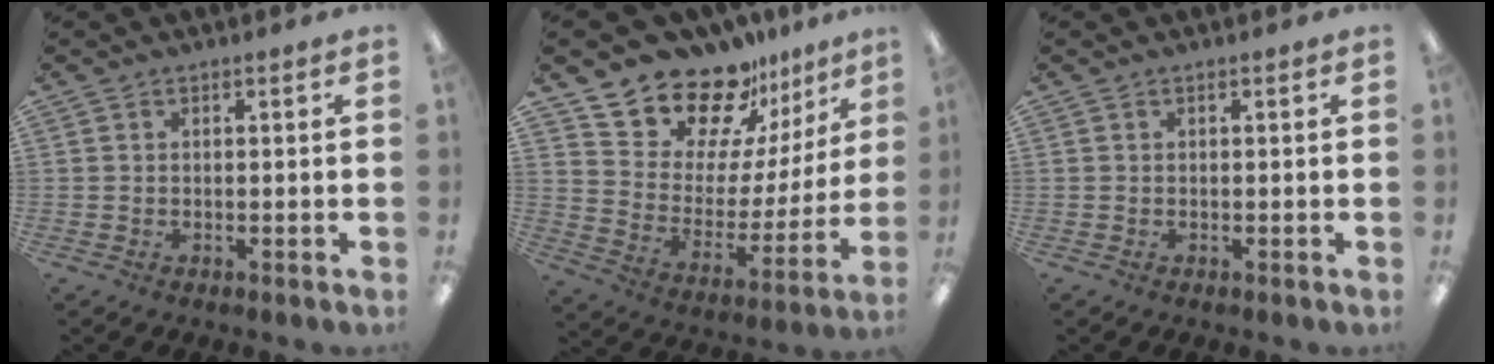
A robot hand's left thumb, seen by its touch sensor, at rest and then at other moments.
{"total": 17.9, "force": [15.7, 7.8, 3.7], "torque": [-0.088, -0.135, 0.286]}
{"total": 0.0}